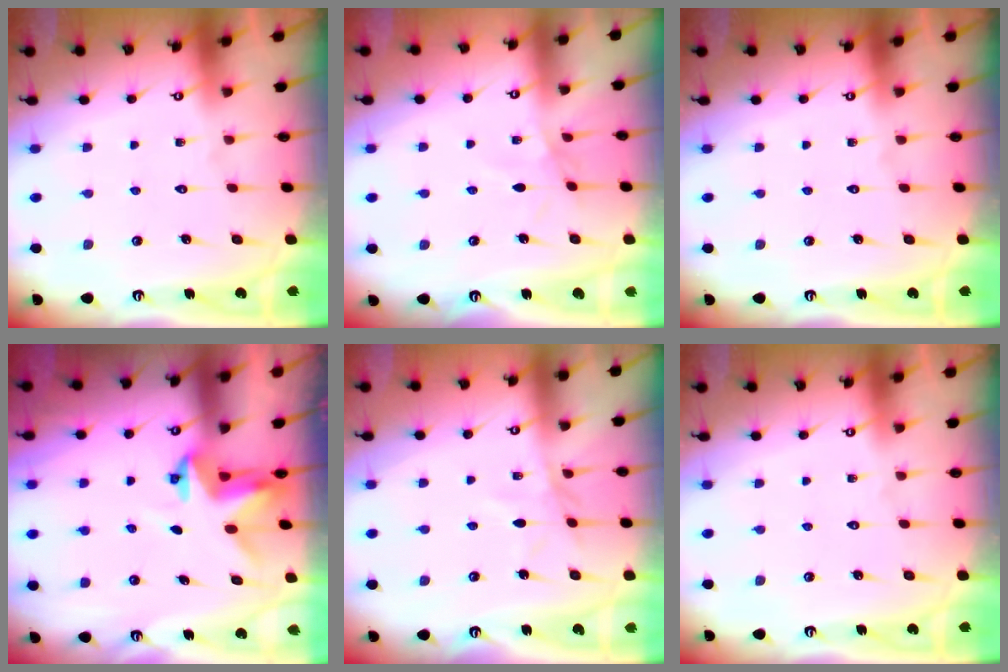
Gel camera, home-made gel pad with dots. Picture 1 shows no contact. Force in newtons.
{"total": 2.7, "press": 2.7, "slide": 0.5}
{"total": 0.0}
{"total": 3.2, "press": 3.2, "slide": 0.1}
{"total": 5.2, "press": 5.1, "slide": 0.6}
{"total": 0.0}